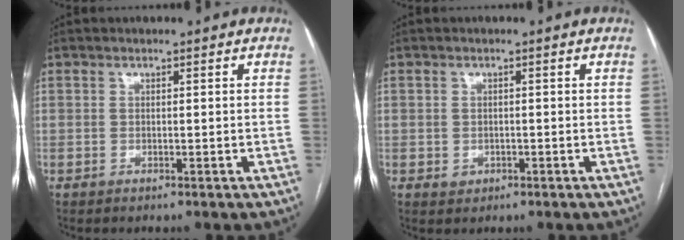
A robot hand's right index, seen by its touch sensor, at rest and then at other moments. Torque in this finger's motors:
{"motor_torque": [-0.07, 0.16, -0.70, -0.14]}